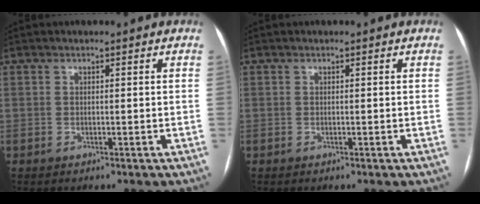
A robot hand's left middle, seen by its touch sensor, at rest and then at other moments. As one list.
[{"total": 0.0}]